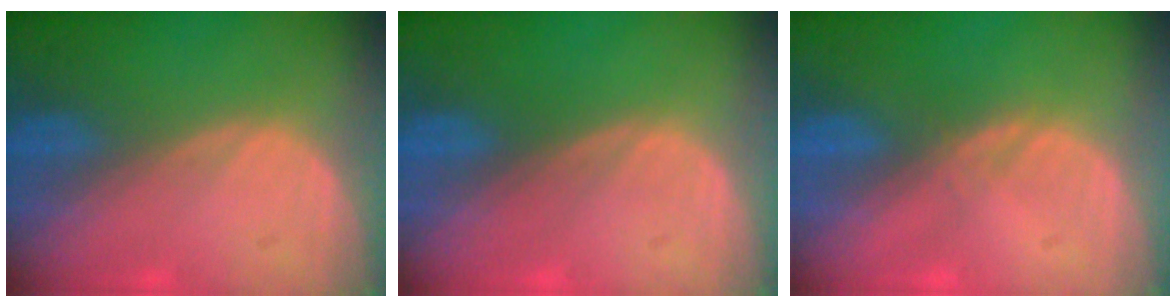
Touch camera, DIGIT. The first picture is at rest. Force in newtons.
{"total": 0.0}
{"total": 0.6, "press": 0.6, "slide": 0.1}